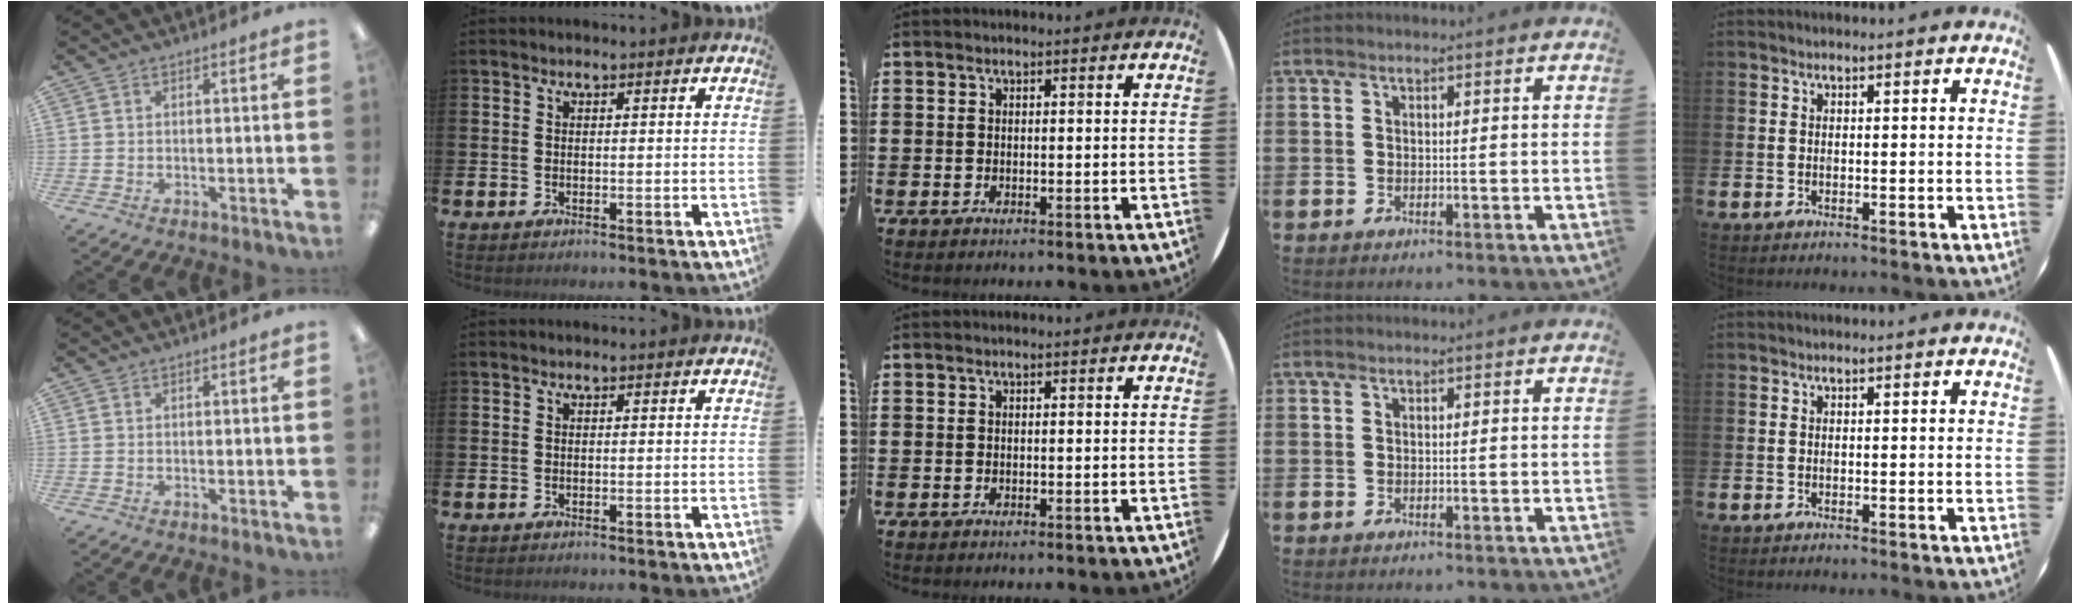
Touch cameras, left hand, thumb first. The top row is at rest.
{}